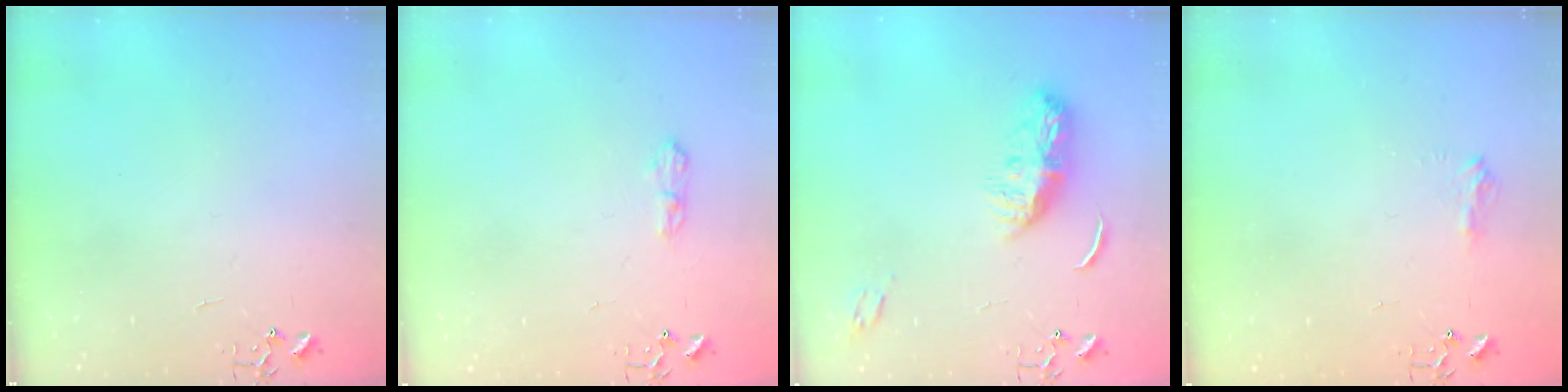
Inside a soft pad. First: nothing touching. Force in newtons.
{"total": 7.1, "press": 7.0, "slide": 0.9}
{"total": 10.4, "press": 10.4, "slide": 0.0}
{"total": 8.4, "press": 8.4, "slide": 0.8}